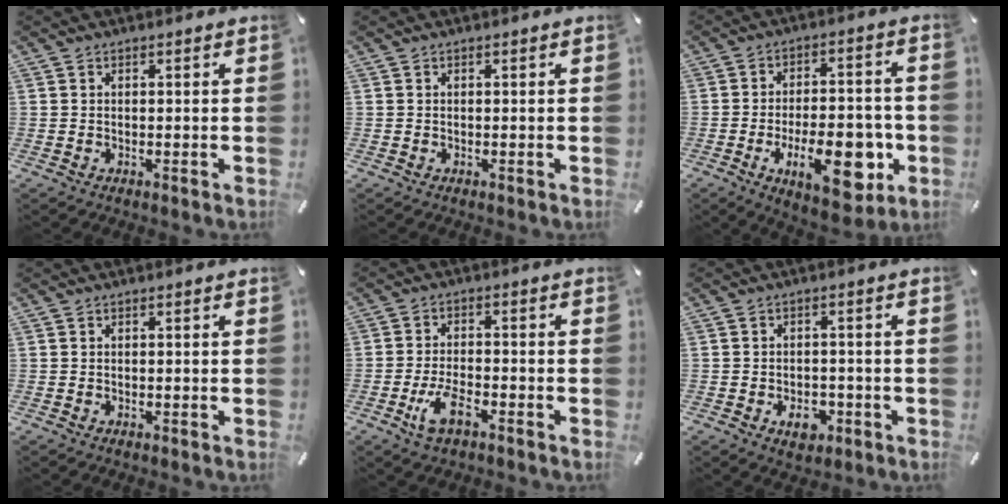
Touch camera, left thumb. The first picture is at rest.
{"total": 0.0}
{"total": 17.5, "force": [-5.3, 8.2, 14.5], "torque": [-0.193, 0.010, -0.072]}
{"total": 0.0}
{"total": 7.2, "force": [-3.6, 3.2, 5.3], "torque": [-0.114, 0.009, -0.068]}
{"total": 5.9, "force": [-2.4, 4.0, 3.6], "torque": [-0.052, 0.010, -0.039]}